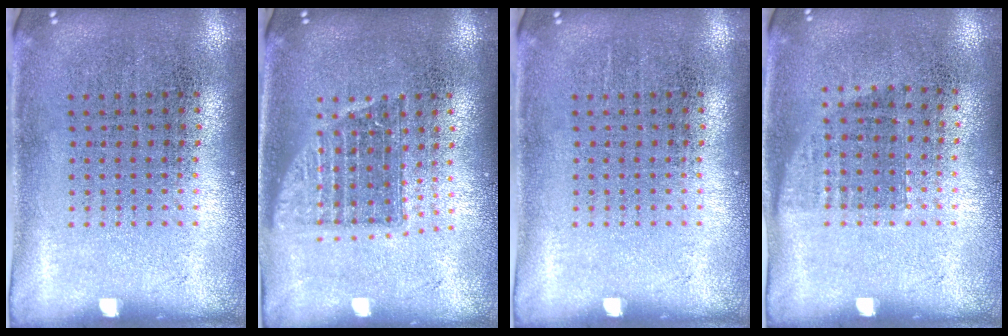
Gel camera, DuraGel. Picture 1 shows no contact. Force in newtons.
{"total": 1.4, "press": 1.1, "slide": 0.8}
{"total": 0.0}
{"total": 0.7, "press": 0.6, "slide": 0.3}